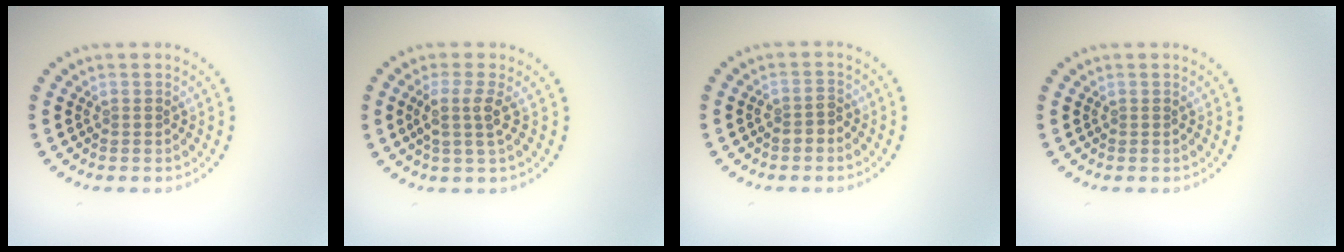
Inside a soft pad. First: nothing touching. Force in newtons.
{"total": 2.2, "press": 1.9, "slide": 1.2}
{"total": 1.4, "press": 1.3, "slide": 0.6}
{"total": 0.0}